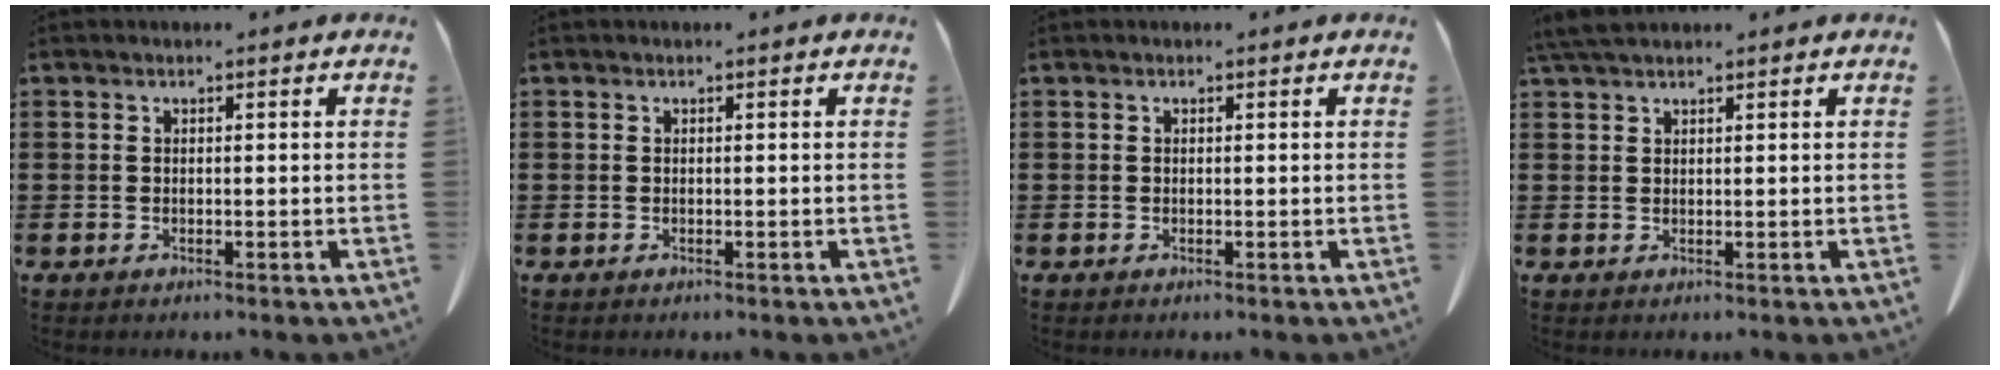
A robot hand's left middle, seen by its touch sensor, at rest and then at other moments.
{"total": 0.0}
{"total": 0.0}
{"total": 3.1, "force": [2.4, 0.7, 1.8], "torque": [-0.042, 0.003, 0.047]}